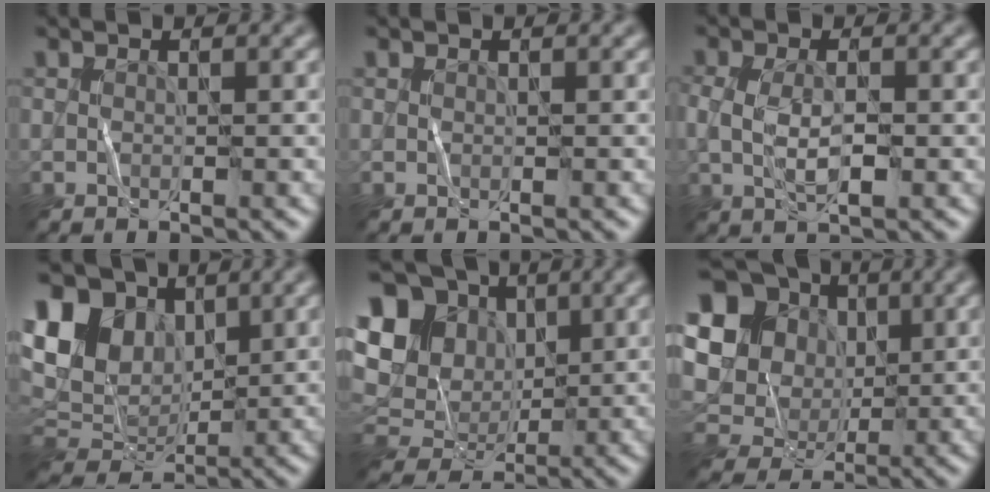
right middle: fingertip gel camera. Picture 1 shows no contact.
{"total": 0.8, "force": [0.1, -0.4, -0.7], "torque": [0.012, 0.003, 0.002]}
{"total": 2.8, "force": [-0.1, 1.2, 2.5], "torque": [-0.063, 0.001, -0.003]}
{"total": 10.1, "force": [3.9, 7.3, 5.7], "torque": [-0.138, 0.027, 0.072]}
{"total": 10.3, "force": [3.2, 8.2, 5.3], "torque": [-0.126, 0.021, 0.047]}
{"total": 16.8, "force": [4.5, 15.2, 5.6], "torque": [-0.184, 0.020, 0.074]}